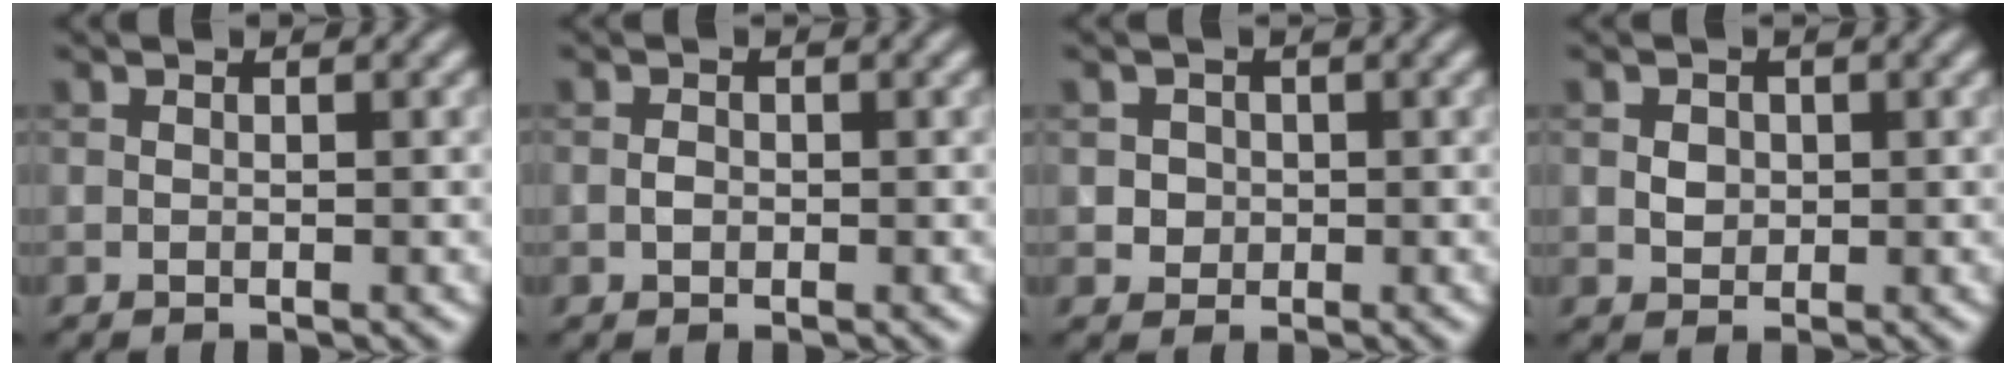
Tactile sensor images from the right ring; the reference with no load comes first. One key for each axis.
{"total": 0.8, "fx": -0.2, "fy": 0.6, "fz": 0.5, "tx": -0.011, "ty": 0.000, "tz": -0.006}
{"total": 1.7, "fx": 0.2, "fy": 1.7, "fz": 0.5, "tx": 0.004, "ty": 0.002, "tz": 0.011}
{"total": 1.5, "fx": 0.1, "fy": 1.3, "fz": 0.7, "tx": -0.013, "ty": -0.001, "tz": 0.002}